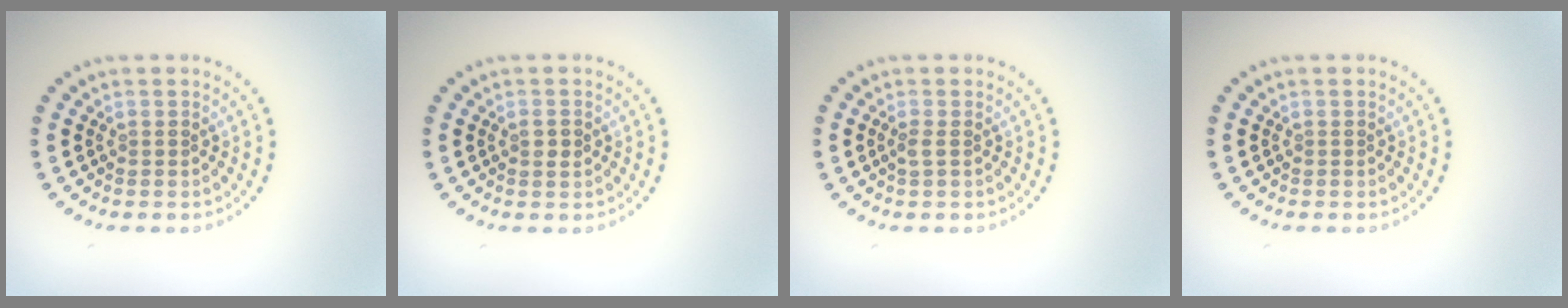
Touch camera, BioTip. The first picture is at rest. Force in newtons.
{"total": 1.0, "press": 1.0, "slide": 0.2}
{"total": 0.7, "press": 0.6, "slide": 0.4}
{"total": 0.0}